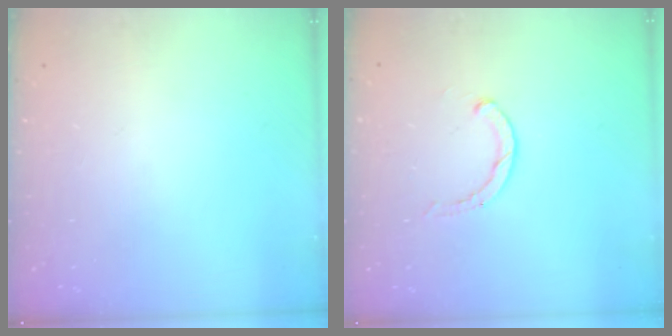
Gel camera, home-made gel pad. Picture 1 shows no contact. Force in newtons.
{"total": 2.3, "press": 2.3, "slide": 0.3}